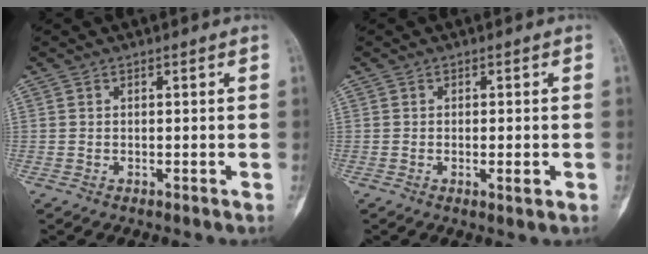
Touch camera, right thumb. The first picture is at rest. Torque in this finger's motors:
{"motor_torque": [-0.60, -0.04, -0.36, 0.02, 0.01]}